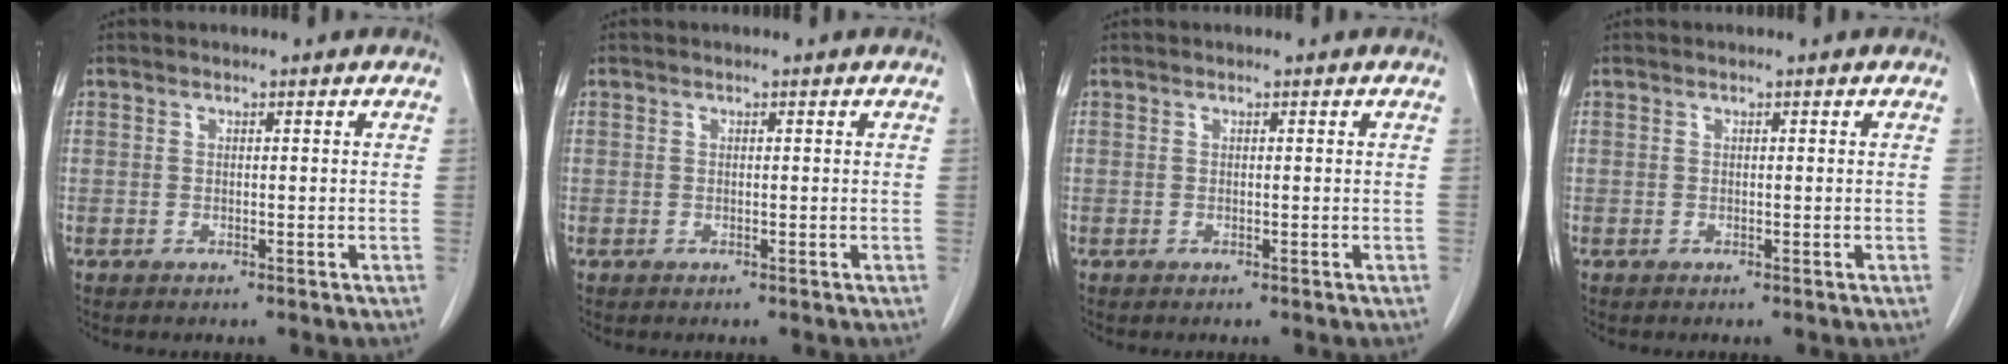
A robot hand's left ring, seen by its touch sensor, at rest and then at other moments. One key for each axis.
{"total": 0.0}
{"total": 0.0}
{"total": 0.0}